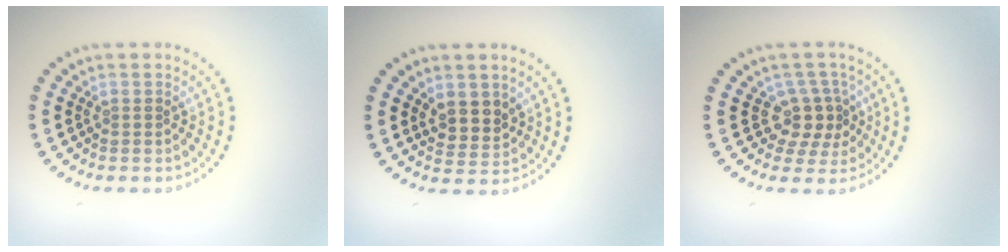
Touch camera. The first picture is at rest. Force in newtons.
{"total": 2.4, "press": 2.2, "slide": 1.0}
{"total": 2.9, "press": 2.3, "slide": 1.8}